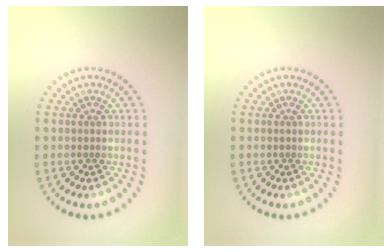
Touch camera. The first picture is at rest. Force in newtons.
{"total": 0.0}